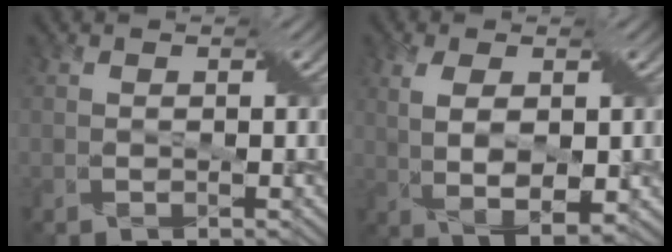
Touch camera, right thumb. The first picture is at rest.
{"total": 5.7, "force": [0.5, 2.7, 5.0], "torque": [-0.108, -0.006, 0.014]}